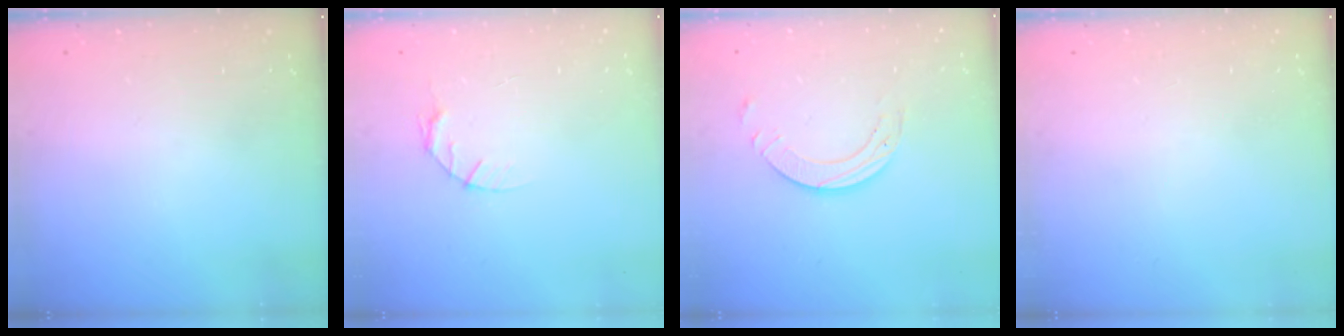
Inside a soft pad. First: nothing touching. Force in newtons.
{"total": 3.9, "press": 3.9, "slide": 0.5}
{"total": 6.9, "press": 6.9, "slide": 0.7}
{"total": 0.0}